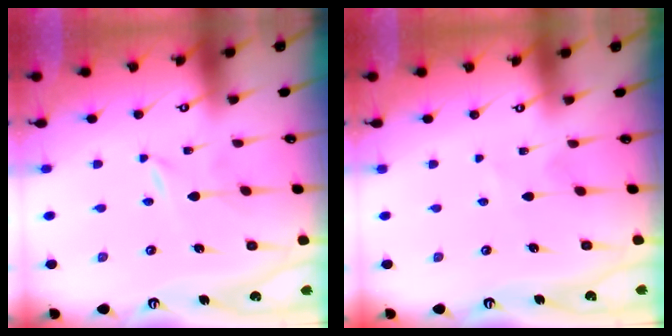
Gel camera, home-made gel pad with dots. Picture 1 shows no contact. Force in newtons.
{"total": 1.9, "press": 1.8, "slide": 0.3}